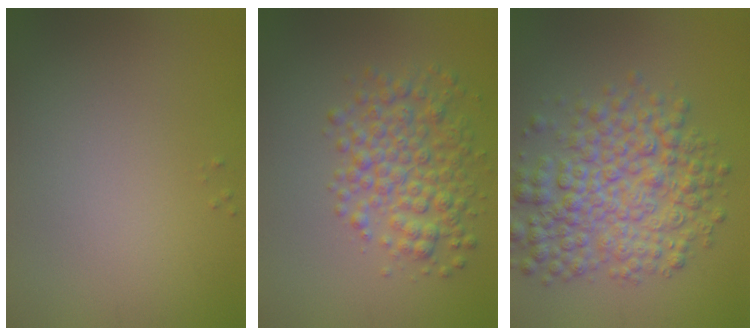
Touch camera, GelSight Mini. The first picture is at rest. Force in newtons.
{"total": 4.7, "press": 4.7, "slide": 0.0}
{"total": 6.9, "press": 6.9, "slide": 0.1}